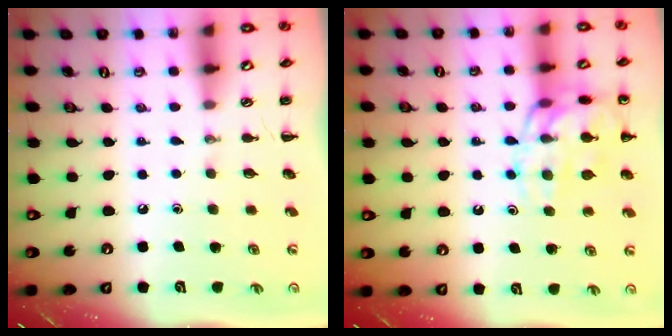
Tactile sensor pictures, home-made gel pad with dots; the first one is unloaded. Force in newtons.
{"total": 15.8, "press": 15.8, "slide": 1.1}